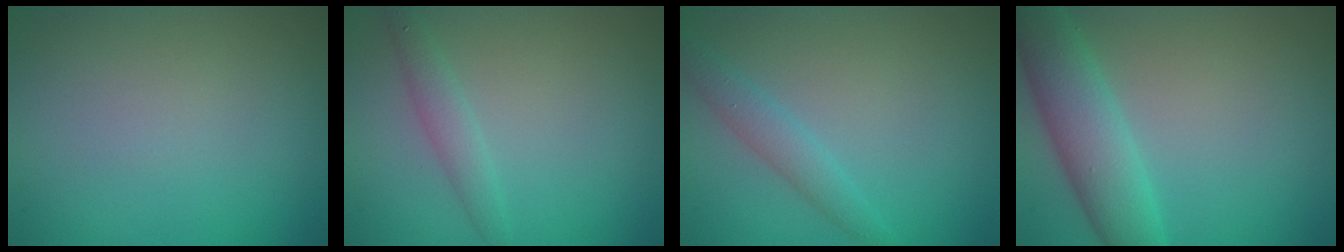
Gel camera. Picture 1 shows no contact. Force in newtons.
{"total": 1.8, "press": 1.8, "slide": 0.0}
{"total": 2.1, "press": 2.1, "slide": 0.1}
{"total": 5.5, "press": 5.5, "slide": 0.2}